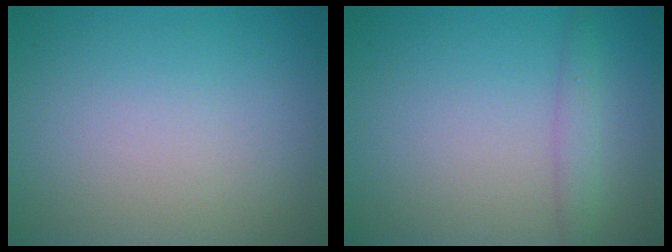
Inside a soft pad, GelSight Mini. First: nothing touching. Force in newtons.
{"total": 1.7, "press": 1.7, "slide": 0.1}